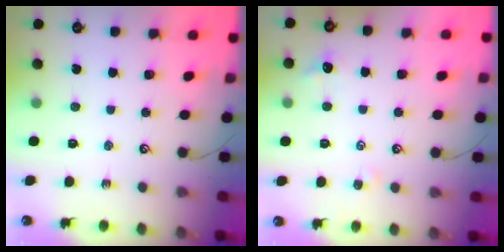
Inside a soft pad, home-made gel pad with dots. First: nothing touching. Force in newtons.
{"total": 2.9, "press": 2.9, "slide": 0.7}